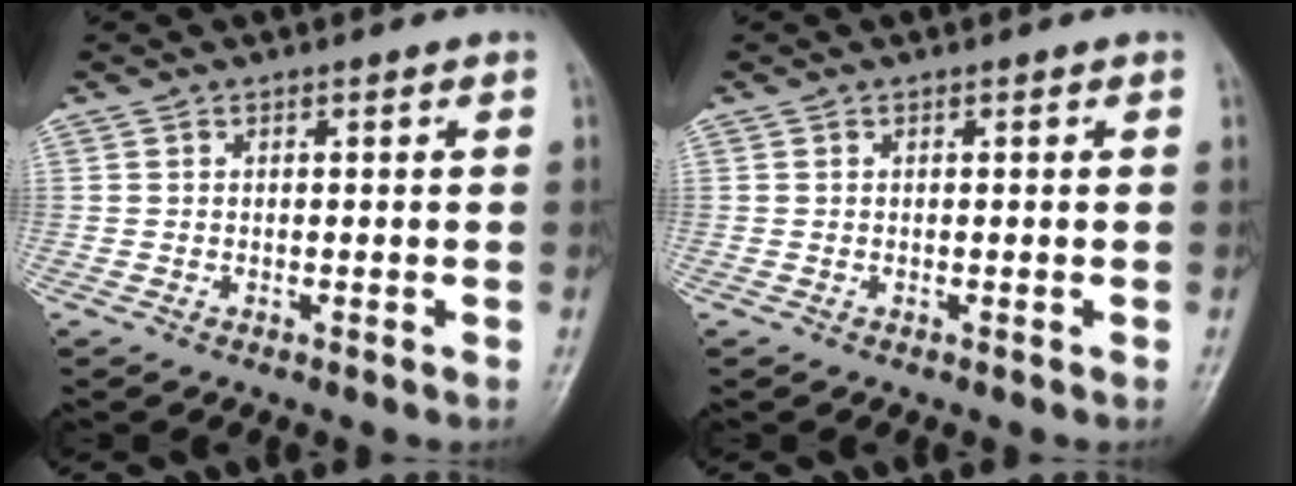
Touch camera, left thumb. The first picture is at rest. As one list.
[{"total": 0.0}]